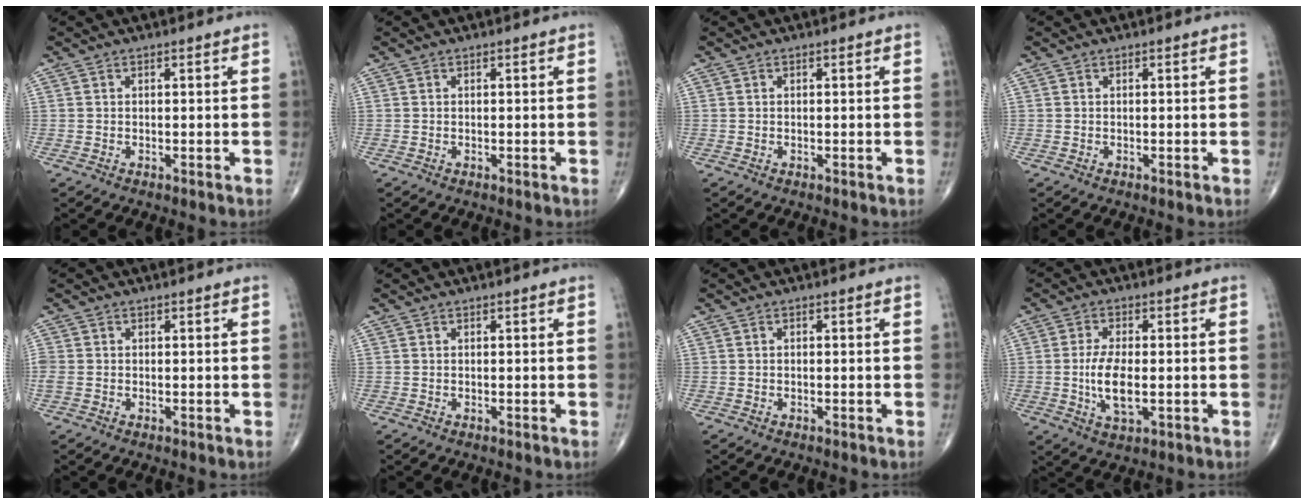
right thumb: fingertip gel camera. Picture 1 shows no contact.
{"total": 0.0}
{"total": 0.0}
{"total": 0.0}
{"total": 1.9, "force": [-0.3, 1.5, 1.2], "torque": [-0.040, -0.001, -0.006]}
{"total": 0.0}
{"total": 0.0}
{"total": 7.7, "force": [-0.8, 3.4, 6.9], "torque": [-0.137, -0.006, -0.014]}